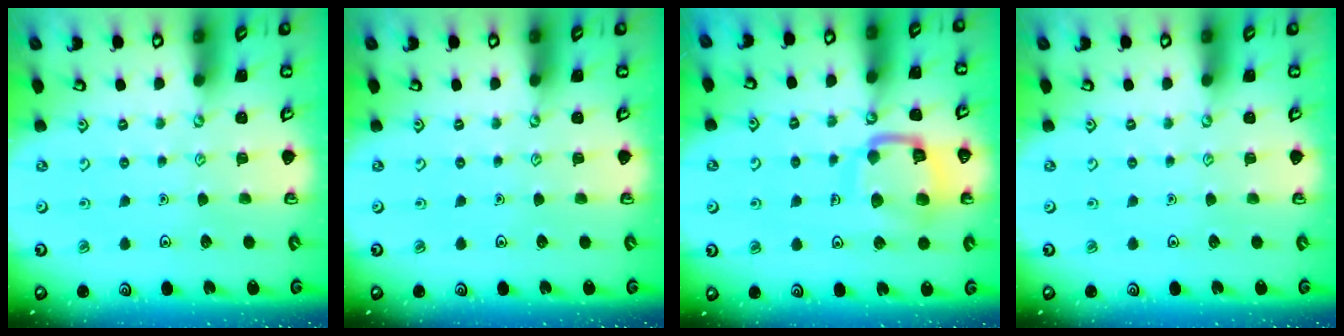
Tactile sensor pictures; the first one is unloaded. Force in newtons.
{"total": 0.0}
{"total": 13.8, "press": 13.7, "slide": 1.3}
{"total": 0.0}